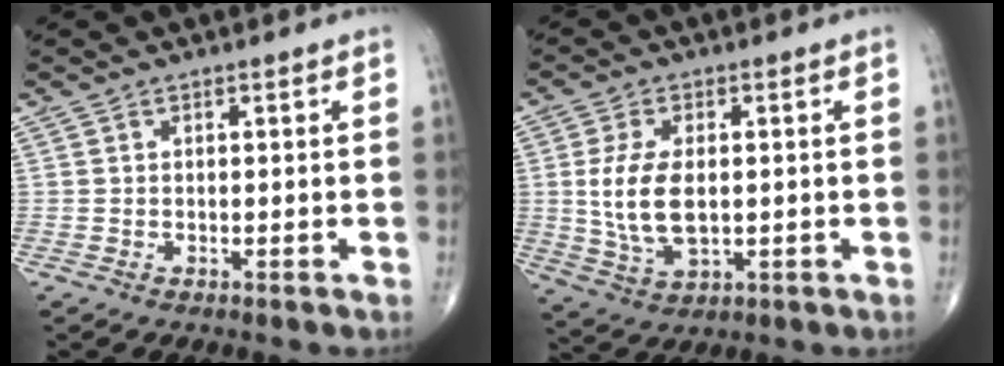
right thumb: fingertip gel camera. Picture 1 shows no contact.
{"total": 10.0, "force": [0.2, 5.4, 8.4], "torque": [-0.170, -0.009, 0.011]}